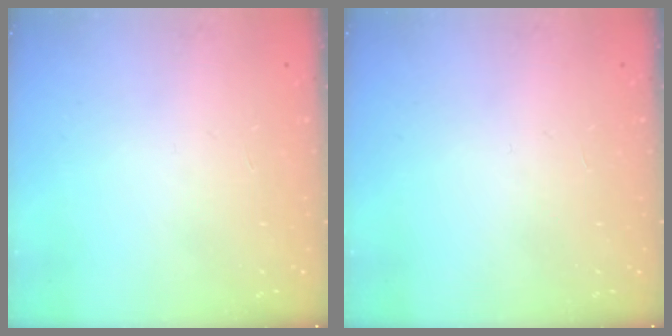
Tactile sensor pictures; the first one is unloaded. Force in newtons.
{"total": 0.0}